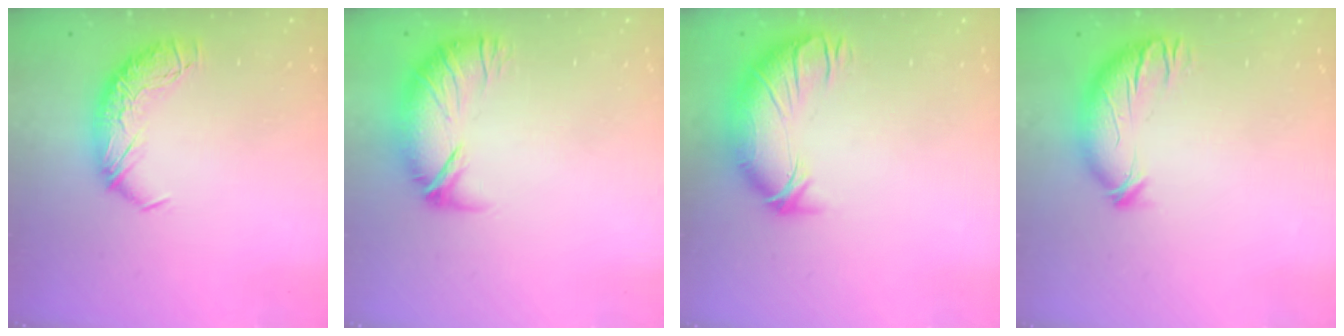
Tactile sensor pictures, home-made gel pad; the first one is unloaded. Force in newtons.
{"total": 3.7, "press": 3.0, "slide": 2.2}
{"total": 3.3, "press": 0.7, "slide": 3.3}
{"total": 3.8, "press": 3.0, "slide": 2.2}